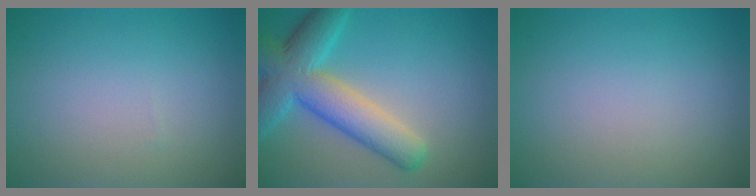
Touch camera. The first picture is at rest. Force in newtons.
{"total": 7.8, "press": 7.8, "slide": 0.3}
{"total": 0.0}